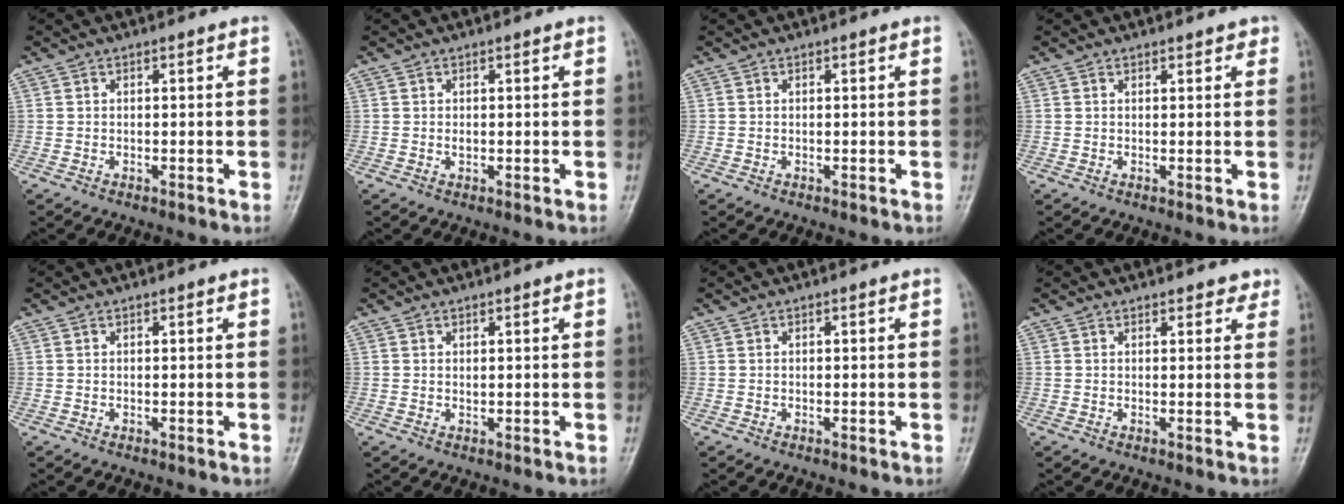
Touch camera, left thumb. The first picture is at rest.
{"total": 0.7, "force": [0.2, 0.5, 0.5], "torque": [-0.006, 0.000, 0.002]}
{"total": 0.0}
{"total": 1.4, "force": [1.1, 0.7, 0.5], "torque": [0.008, -0.003, 0.008]}
{"total": 0.0}
{"total": 0.8, "force": [0.5, 0.4, 0.5], "torque": [-0.006, -0.003, 0.007]}
{"total": 0.0}
{"total": 2.3, "force": [1.9, 1.2, 0.6], "torque": [0.018, -0.006, 0.015]}